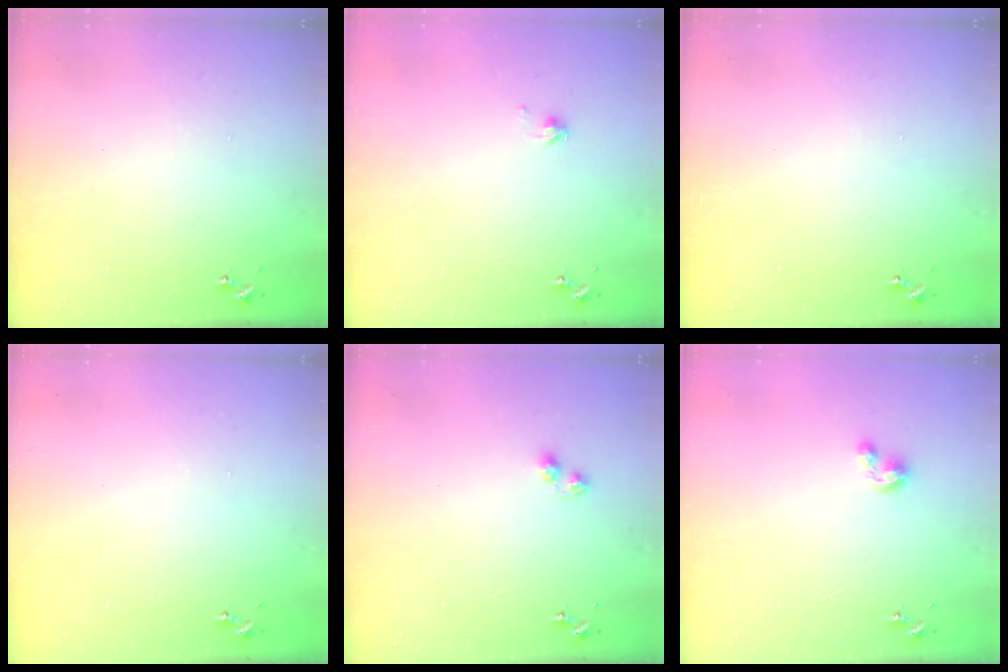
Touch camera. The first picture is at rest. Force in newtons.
{"total": 2.1, "press": 2.1, "slide": 0.2}
{"total": 0.0}
{"total": 0.0}
{"total": 3.1, "press": 3.0, "slide": 1.0}
{"total": 3.4, "press": 3.4, "slide": 0.2}